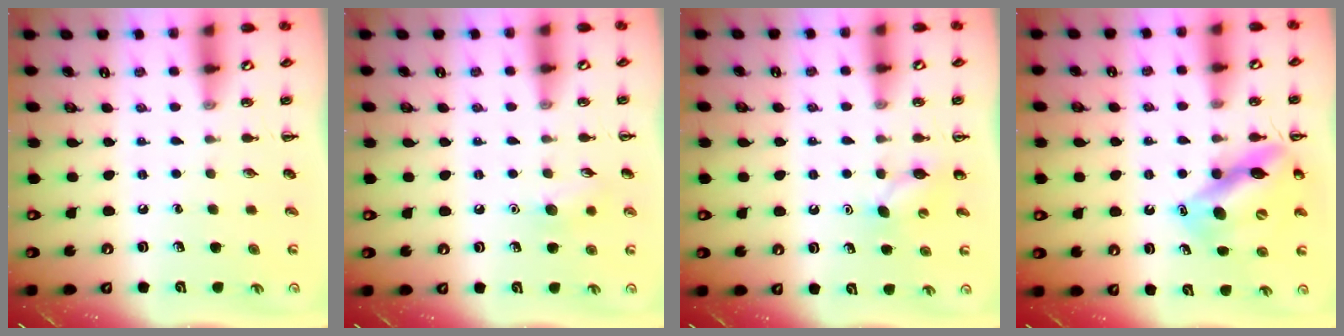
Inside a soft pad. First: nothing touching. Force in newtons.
{"total": 7.0, "press": 6.8, "slide": 1.6}
{"total": 6.3, "press": 6.1, "slide": 1.8}
{"total": 13.2, "press": 12.9, "slide": 3.2}